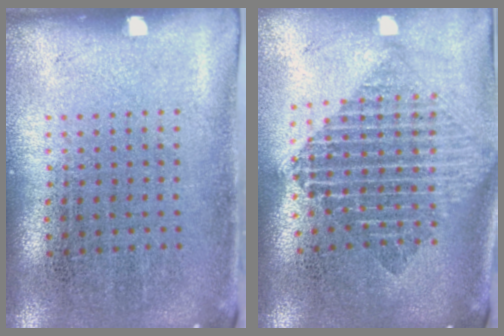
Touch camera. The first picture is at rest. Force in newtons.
{"total": 1.9, "press": 1.5, "slide": 1.1}